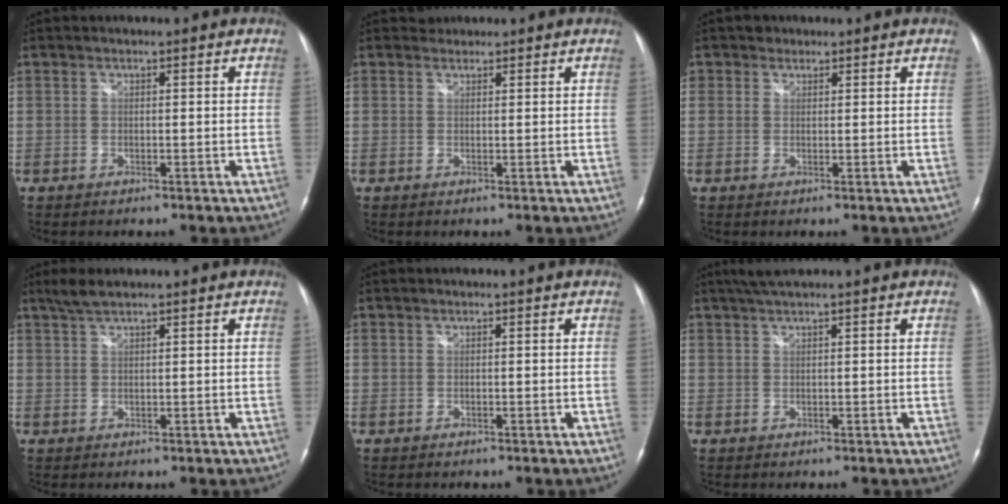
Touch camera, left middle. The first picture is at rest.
{"total": 1.0, "force": [0.8, 0.3, -0.4], "torque": [0.001, 0.006, 0.012]}
{"total": 1.4, "force": [0.8, 1.1, 0.0], "torque": [0.007, -0.001, 0.008]}
{"total": 2.7, "force": [2.2, 0.3, 1.5], "torque": [-0.039, 0.009, 0.047]}
{"total": 0.0}
{"total": 2.9, "force": [2.3, -0.2, 1.8], "torque": [-0.038, 0.018, 0.045]}